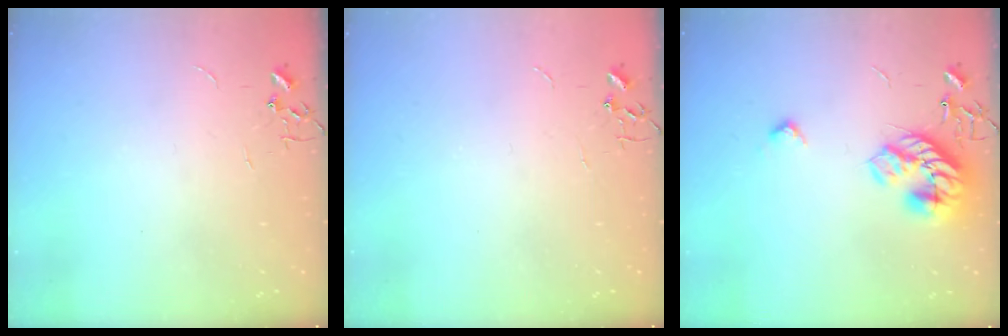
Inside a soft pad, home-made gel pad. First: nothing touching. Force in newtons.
{"total": 0.0}
{"total": 16.4, "press": 16.4, "slide": 0.6}